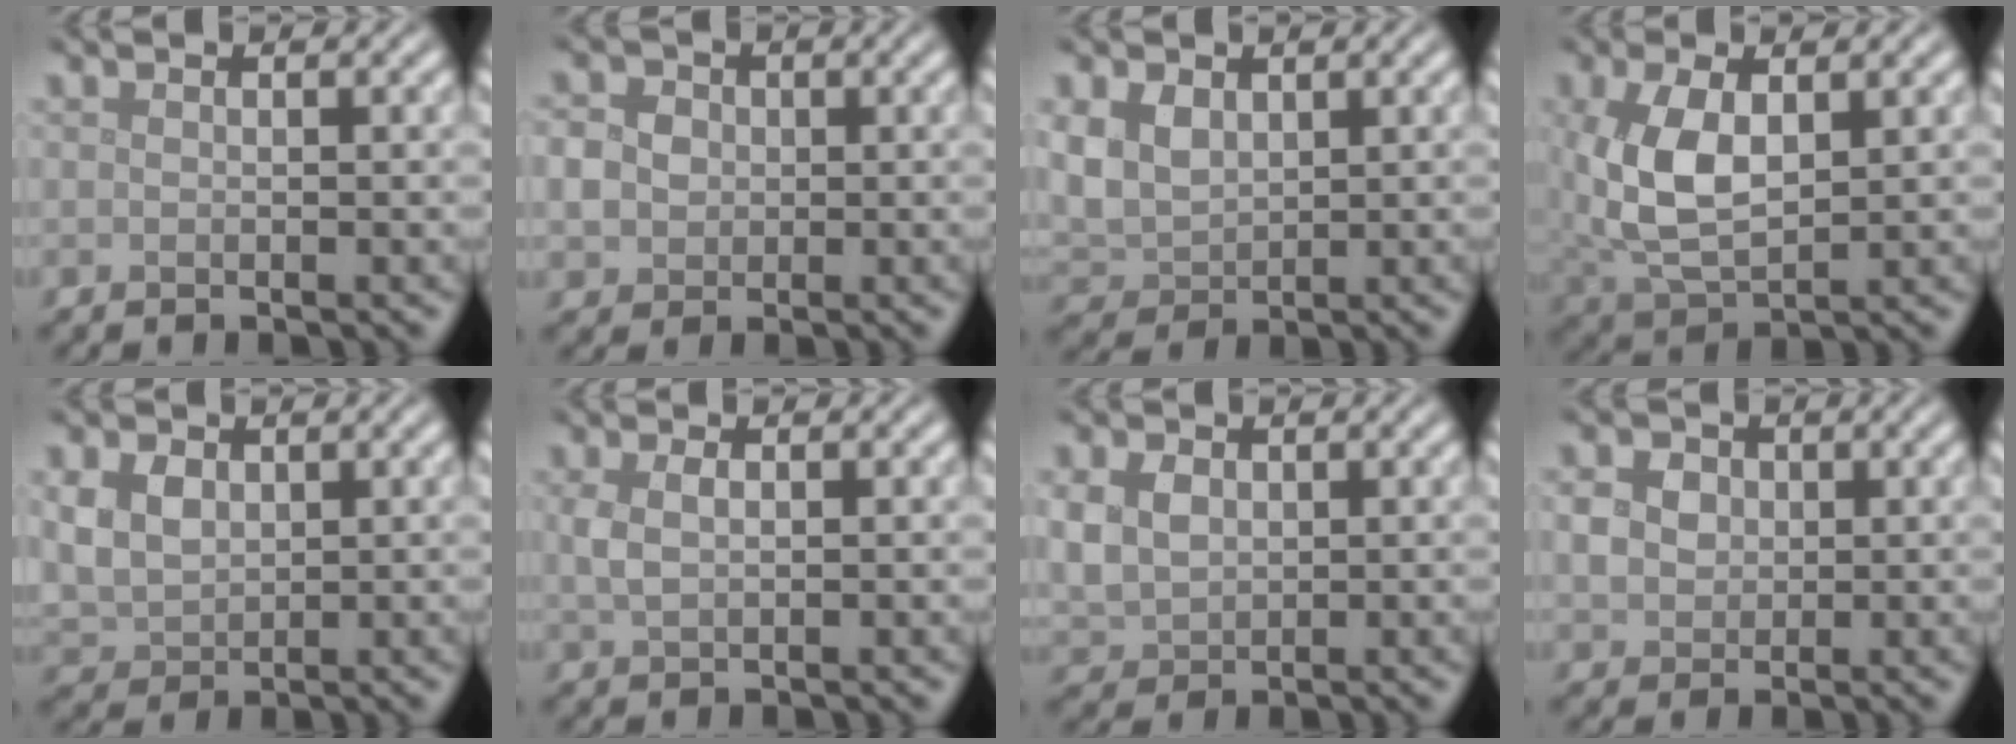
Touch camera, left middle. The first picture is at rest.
{"total": 3.9, "force": [0.5, 3.5, 1.7], "torque": [-0.025, 0.018, -0.004]}
{"total": 4.0, "force": [1.2, 2.9, 2.3], "torque": [-0.060, 0.000, 0.024]}
{"total": 6.7, "force": [1.1, 3.7, 5.5], "torque": [-0.135, 0.001, 0.026]}
{"total": 3.9, "force": [1.1, 3.0, 2.3], "torque": [-0.054, 0.002, 0.021]}
{"total": 1.8, "force": [0.4, 1.0, 1.4], "torque": [-0.039, -0.001, 0.011]}
{"total": 3.4, "force": [0.7, 2.7, 1.9], "torque": [-0.049, 0.001, 0.016]}
{"total": 3.4, "force": [0.8, 2.8, 1.7], "torque": [-0.039, 0.007, 0.014]}